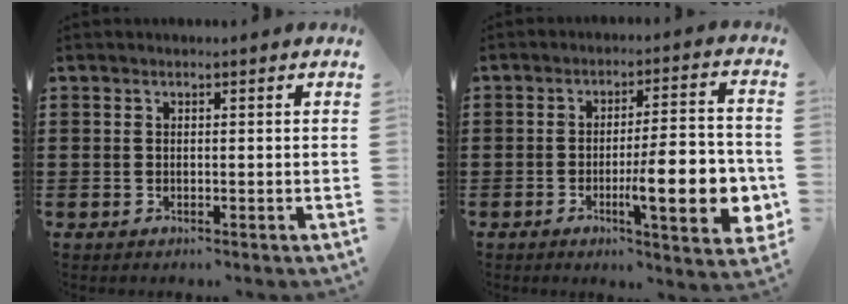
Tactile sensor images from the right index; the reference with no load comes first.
{"total": 12.4, "force": [-3.2, 3.0, 11.6], "torque": [-0.174, -0.006, -0.052]}